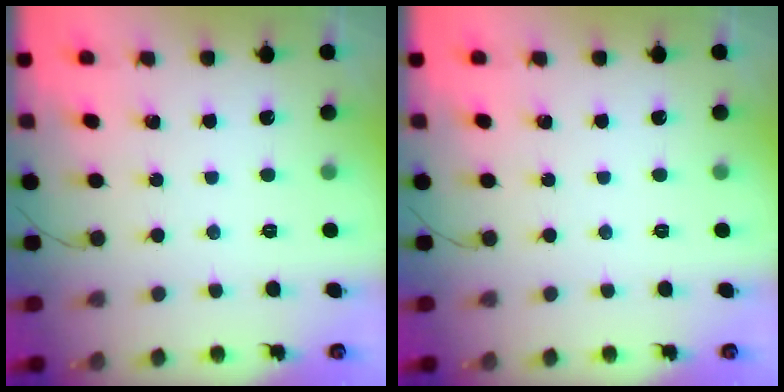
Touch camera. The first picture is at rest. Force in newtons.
{"total": 0.0}